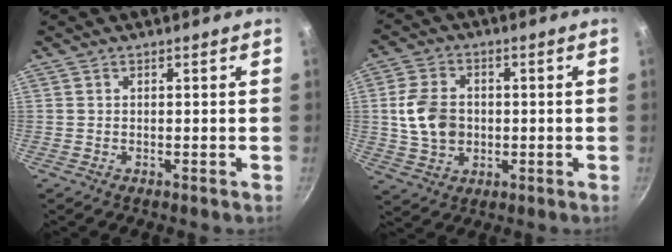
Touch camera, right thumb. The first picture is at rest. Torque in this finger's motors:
{"motor_torque": [-0.34, 0.59, 0.41, 0.74, 0.07]}